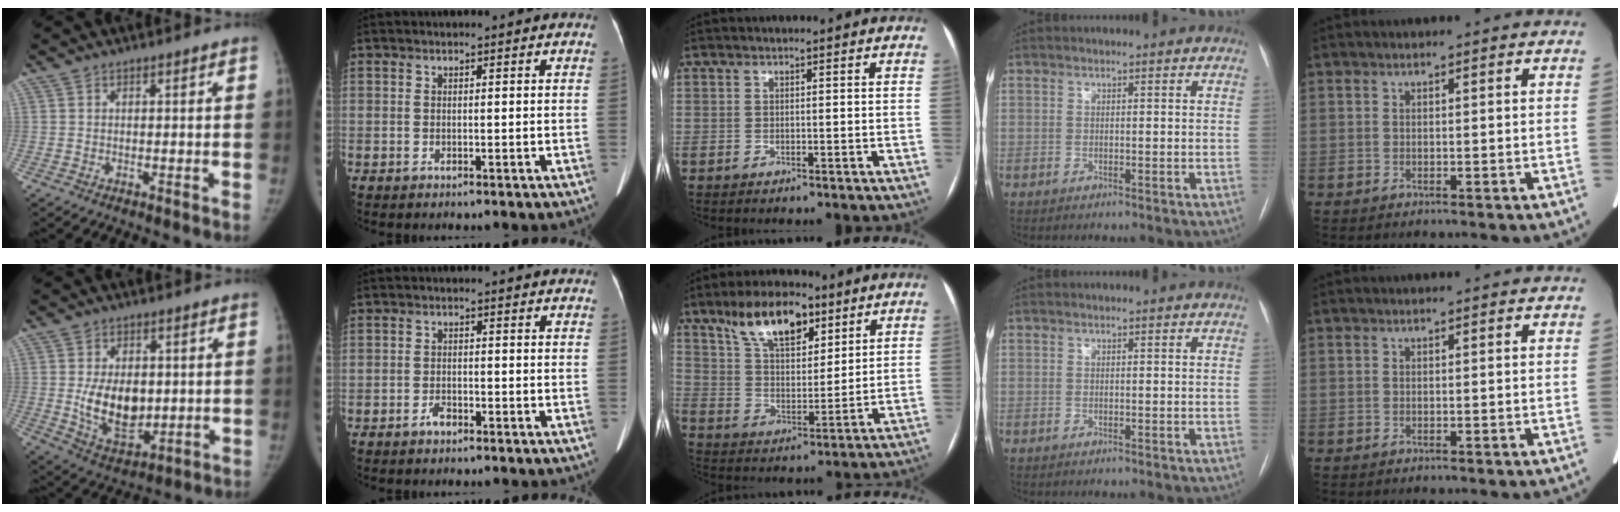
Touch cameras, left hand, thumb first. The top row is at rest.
{"thumb": {"total": 12.2, "force": [0.3, 7.7, 9.5], "torque": [-0.130, -0.018, 0.023]}, "index": {"total": 1.6, "force": [-1.2, 0.7, 0.8], "torque": [-0.014, 0.002, -0.019]}, "middle": {"total": 11.6, "force": [7.4, 5.0, 7.4], "torque": [-0.133, 0.016, 0.135]}}